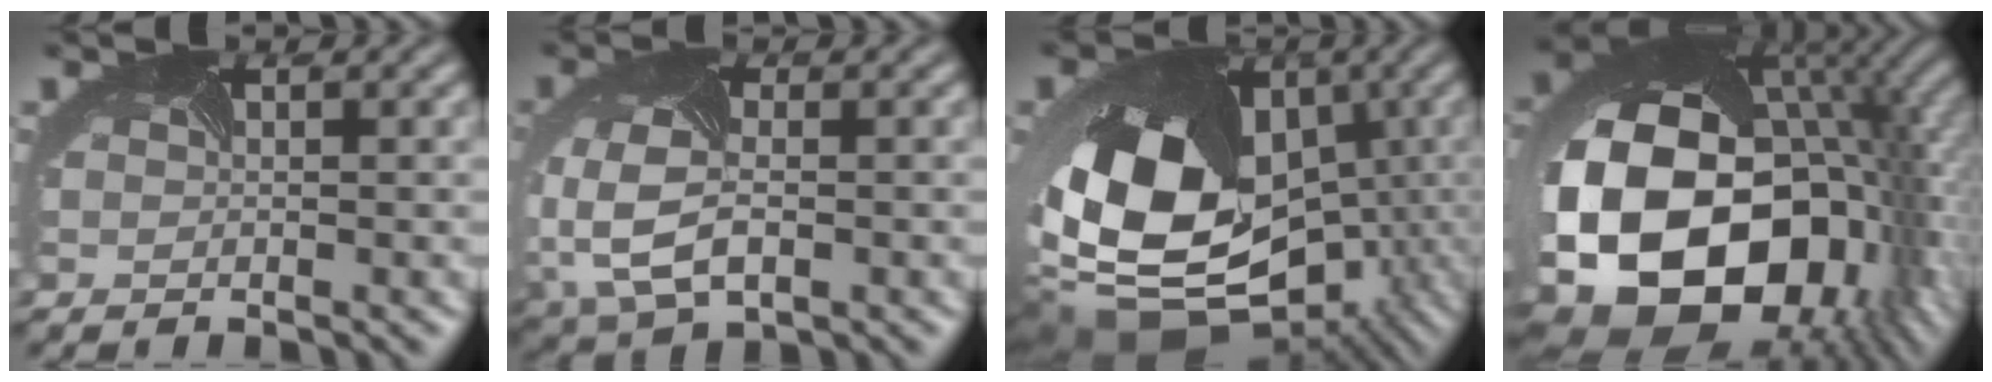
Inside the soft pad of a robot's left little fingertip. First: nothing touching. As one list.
[{"total": 5.3, "force": [-1.4, 3.6, 3.7], "torque": [-0.109, -0.017, -0.024]}, {"total": 17.4, "force": [-3.5, 12.7, 11.3], "torque": [-0.213, -0.023, -0.040]}, {"total": 20.9, "force": [-3.4, 15.0, 14.1], "torque": [-0.322, -0.079, -0.013]}]